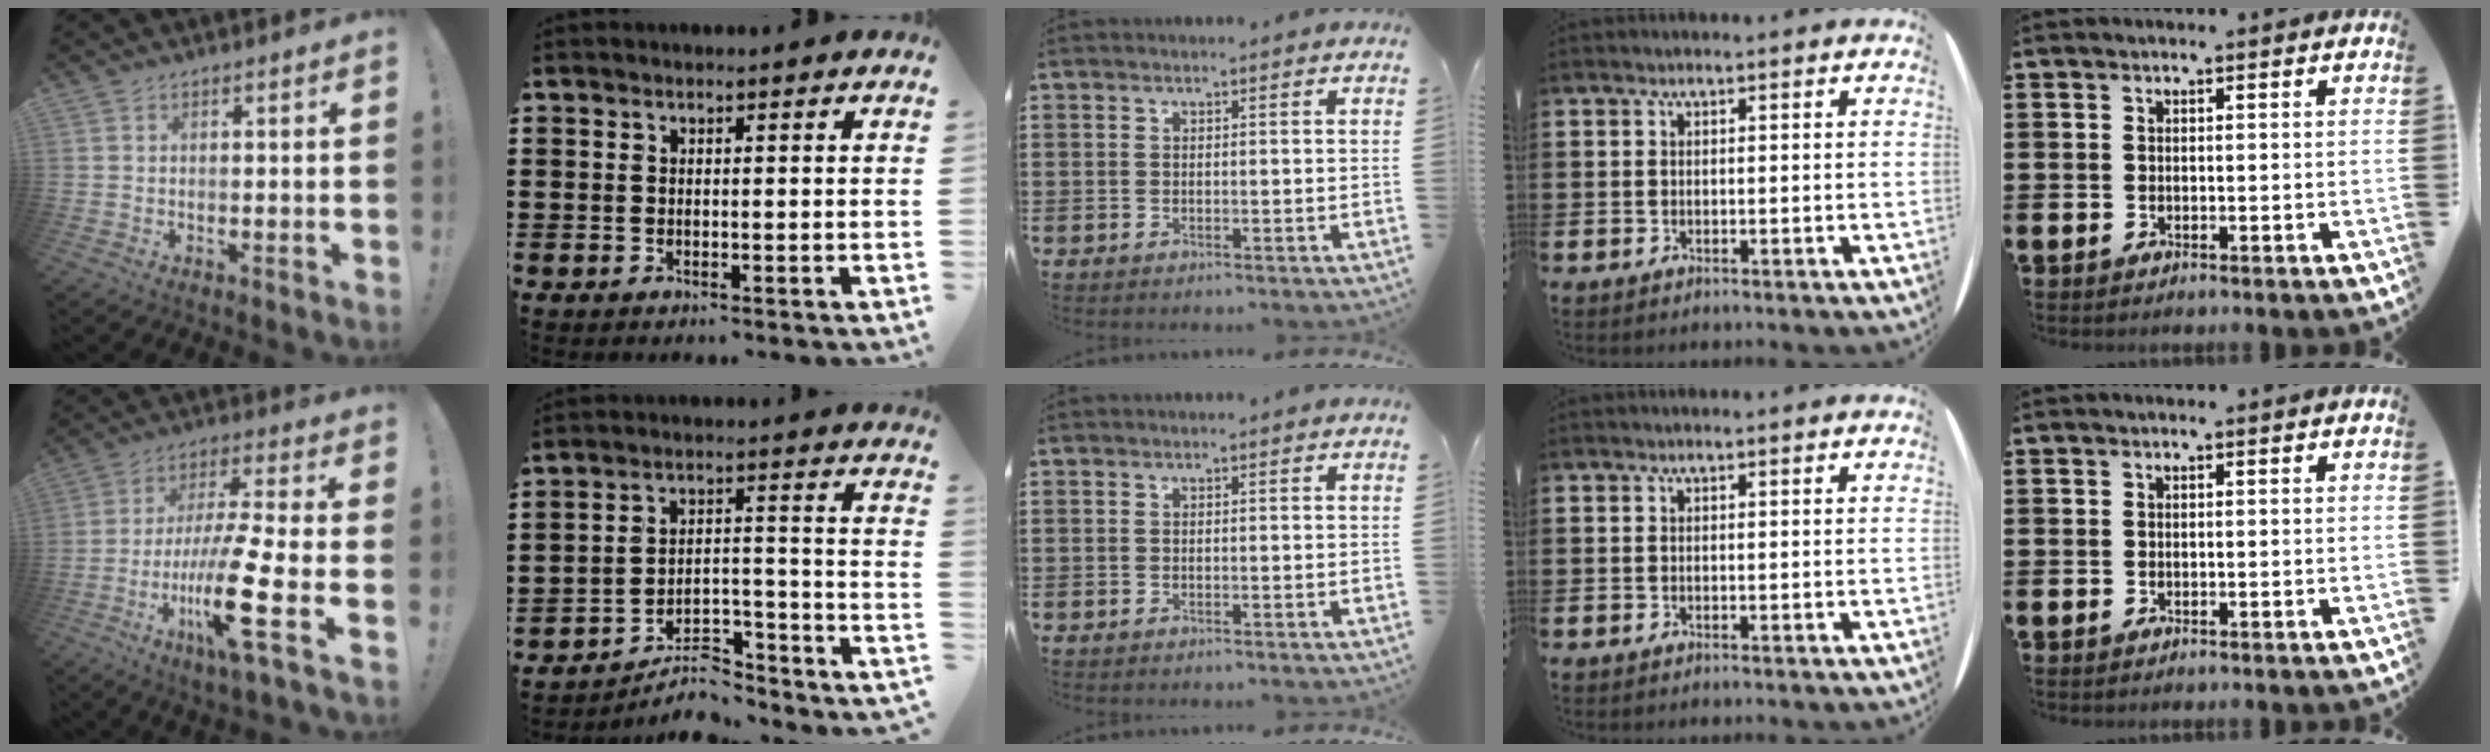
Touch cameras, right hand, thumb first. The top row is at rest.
{"thumb": {"total": 18.6, "force": [-6.5, 2.5, 17.2], "torque": [-0.323, 0.029, -0.106]}, "index": {"total": 6.0, "force": [-5.1, 1.7, 2.5], "torque": [-0.041, -0.002, -0.100]}}